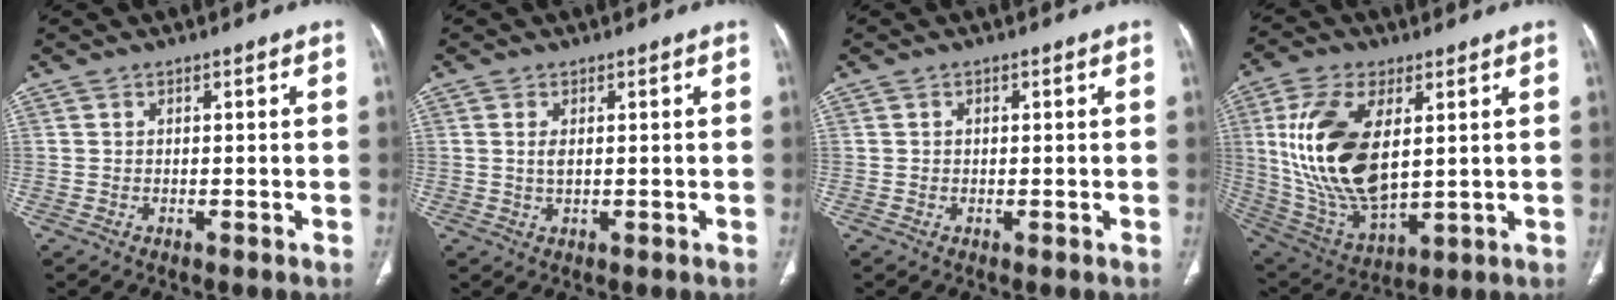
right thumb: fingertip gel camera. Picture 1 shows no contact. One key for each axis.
{"total": 2.0, "fx": 0.4, "fy": 0.8, "fz": 1.7, "tx": -0.041, "ty": -0.003, "tz": 0.012}
{"total": 0.5, "fx": 0.1, "fy": 0.4, "fz": 0.3, "tx": -0.004, "ty": 0.000, "tz": 0.001}
{"total": 20.6, "fx": 3.8, "fy": 10.5, "fz": 17.3, "tx": -0.344, "ty": -0.024, "tz": 0.083}